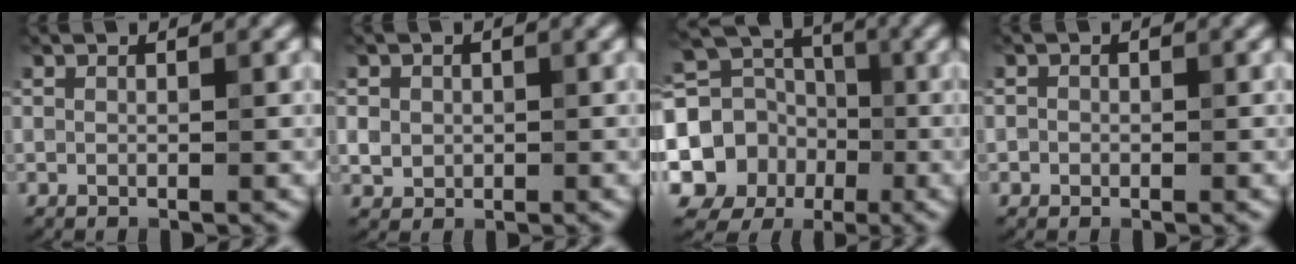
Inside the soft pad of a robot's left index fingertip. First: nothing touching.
{"total": 1.8, "force": [0.2, 1.7, 0.6], "torque": [-0.009, -0.004, 0.009]}
{"total": 12.8, "force": [-2.7, 11.7, 4.2], "torque": [-0.113, -0.006, -0.068]}
{"total": 0.7, "force": [-0.2, 0.6, 0.0], "torque": [0.004, -0.005, -0.004]}